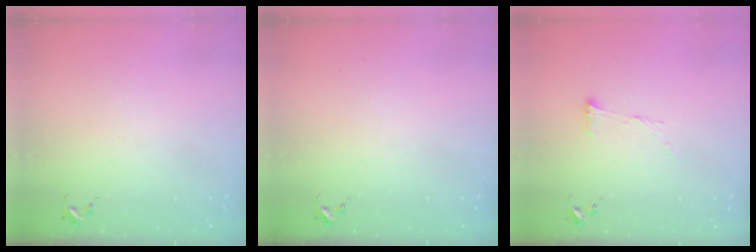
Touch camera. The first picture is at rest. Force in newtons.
{"total": 0.0}
{"total": 8.1, "press": 8.1, "slide": 0.2}